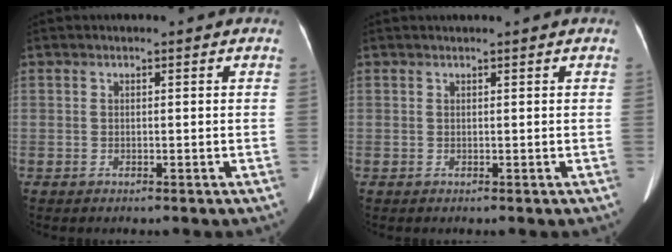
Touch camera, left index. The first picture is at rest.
{"total": 1.1, "force": [1.0, -0.3, 0.5], "torque": [-0.007, 0.015, 0.023]}